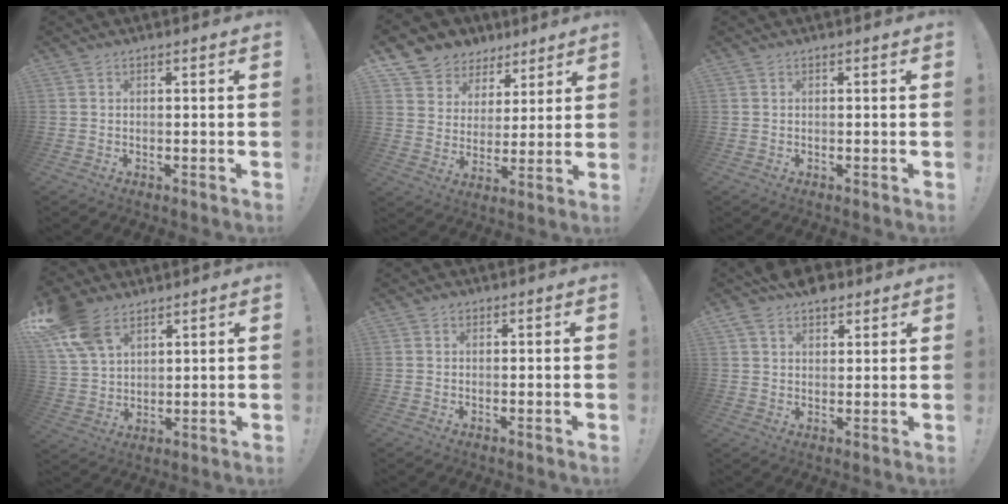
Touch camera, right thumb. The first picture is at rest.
{"total": 8.5, "force": [5.1, 6.8, 1.2], "torque": [-0.017, -0.047, 0.104]}
{"total": 0.0}
{"total": 13.0, "force": [8.1, 7.7, 6.6], "torque": [-0.133, -0.034, 0.160]}
{"total": 0.5, "force": [0.3, 0.4, 0.0], "torque": [0.006, -0.001, 0.004]}
{"total": 7.4, "force": [5.3, 4.2, 3.0], "torque": [-0.047, -0.023, 0.099]}